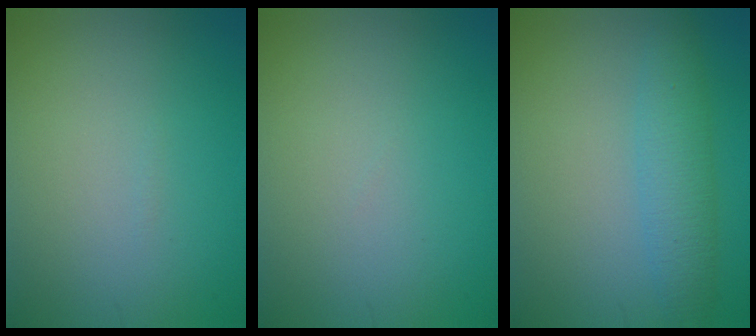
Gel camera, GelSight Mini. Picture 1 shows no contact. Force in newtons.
{"total": 0.0}
{"total": 3.6, "press": 3.6, "slide": 0.2}